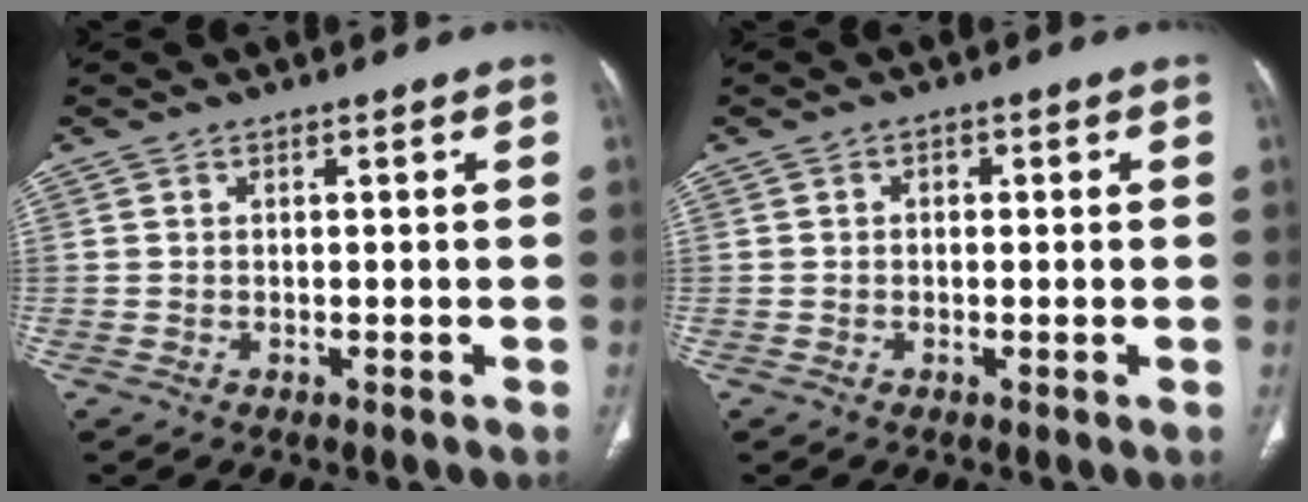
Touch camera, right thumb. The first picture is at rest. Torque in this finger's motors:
{"motor_torque": [-0.76, 0.12, -0.32, -0.06, 0.05]}